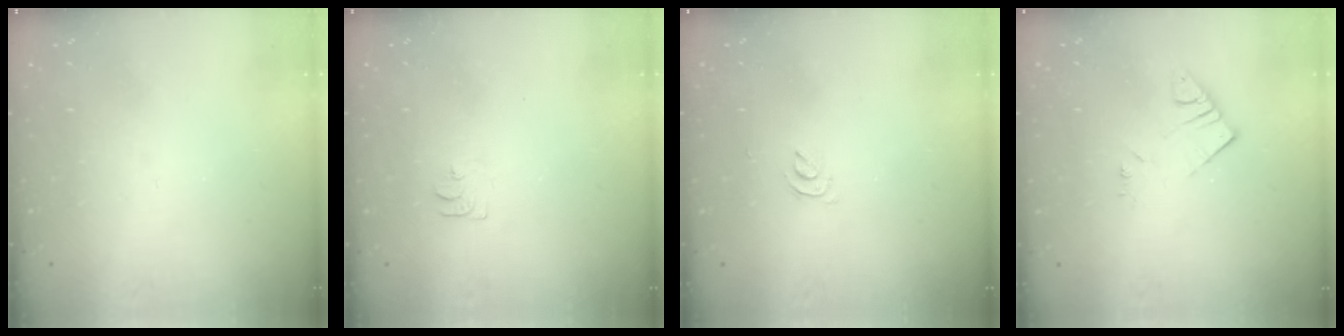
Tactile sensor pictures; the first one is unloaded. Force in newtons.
{"total": 5.2, "press": 5.1, "slide": 0.6}
{"total": 2.9, "press": 2.9, "slide": 0.5}
{"total": 4.4, "press": 4.4, "slide": 0.2}